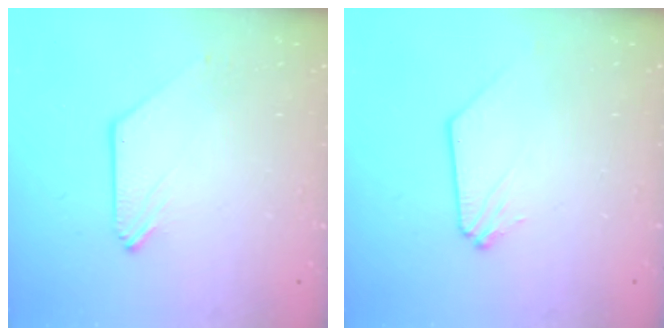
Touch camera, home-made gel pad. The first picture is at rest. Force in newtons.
{"total": 0.0}